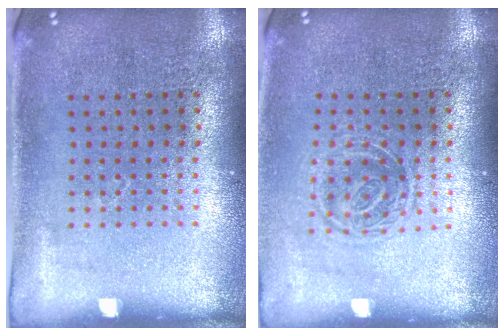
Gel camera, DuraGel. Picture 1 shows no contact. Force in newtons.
{"total": 1.3, "press": 1.1, "slide": 0.7}